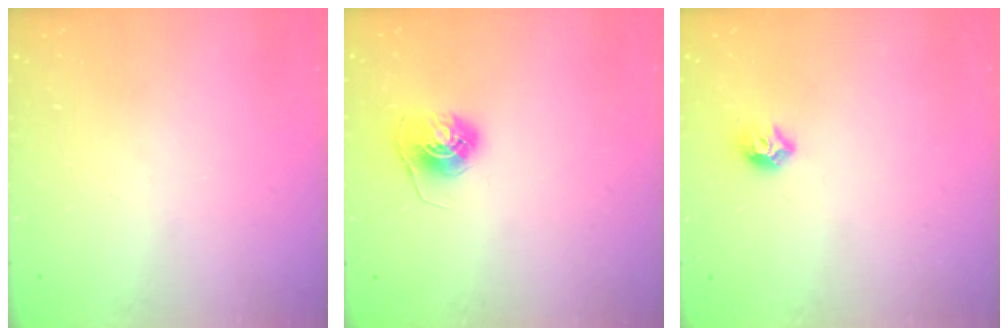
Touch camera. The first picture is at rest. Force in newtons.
{"total": 6.9, "press": 6.9, "slide": 0.5}
{"total": 7.9, "press": 7.8, "slide": 1.0}